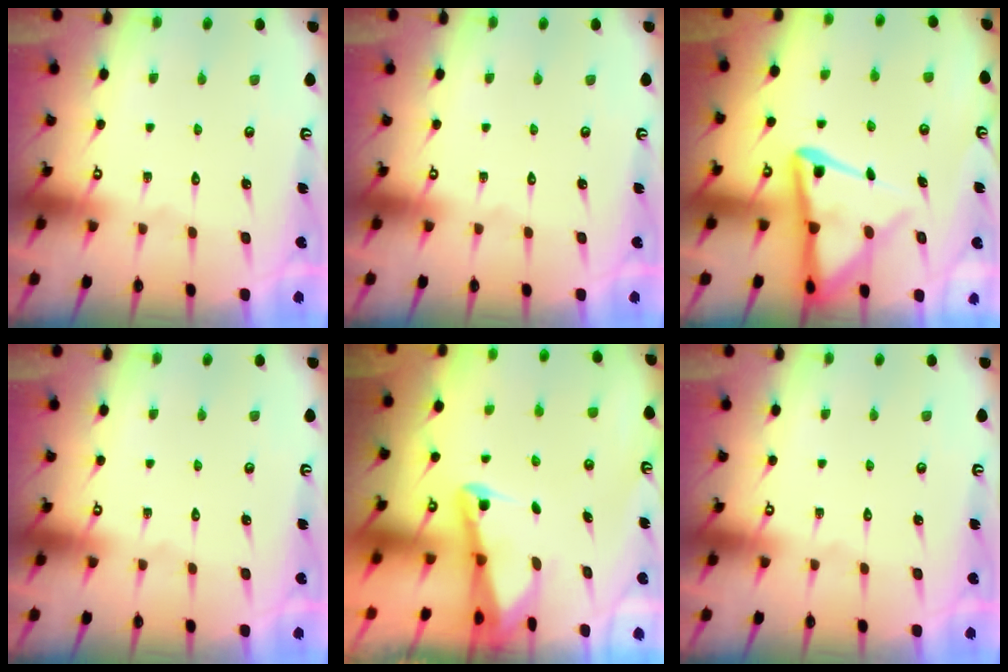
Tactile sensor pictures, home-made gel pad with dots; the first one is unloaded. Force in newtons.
{"total": 0.0}
{"total": 11.4, "press": 11.3, "slide": 1.3}
{"total": 0.0}
{"total": 2.7, "press": 2.6, "slide": 0.6}
{"total": 0.0}